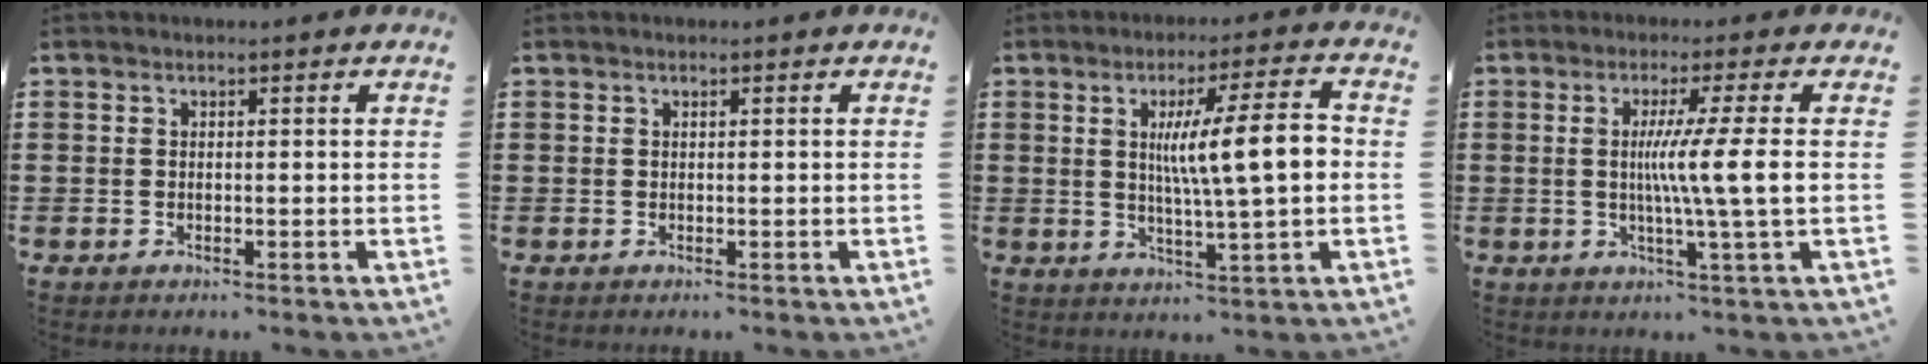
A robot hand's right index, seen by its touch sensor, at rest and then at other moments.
{"total": 0.0}
{"total": 11.4, "force": [1.3, 1.7, 11.2], "torque": [-0.185, -0.001, 0.014]}
{"total": 8.0, "force": [0.2, -1.1, 8.0], "torque": [-0.145, -0.010, -0.004]}